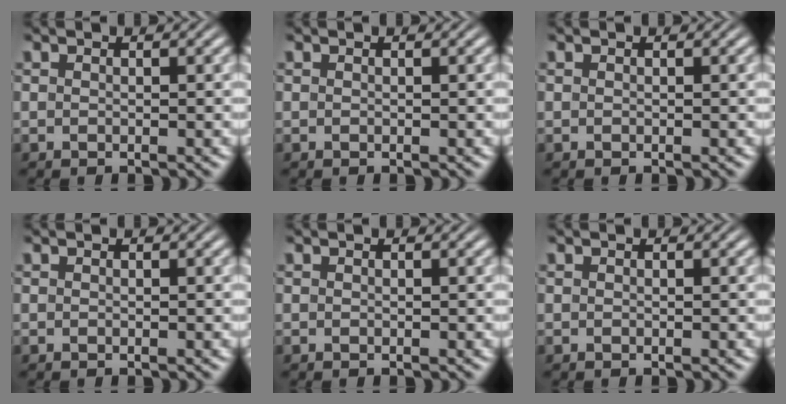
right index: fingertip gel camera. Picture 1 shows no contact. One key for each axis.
{"total": 0.0}
{"total": 0.0}
{"total": 0.0}
{"total": 0.0}
{"total": 0.0}